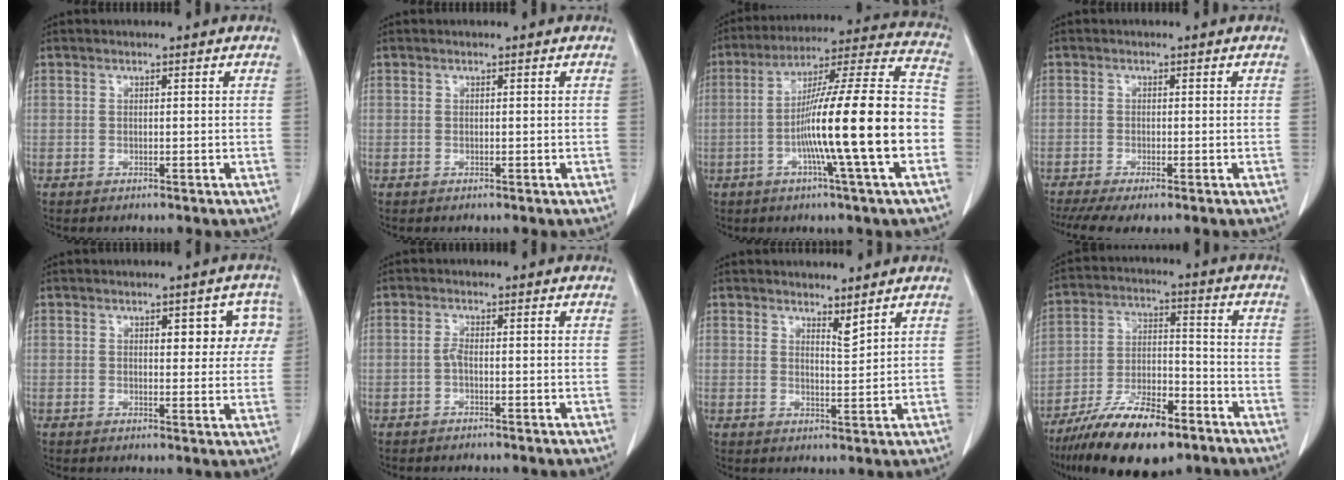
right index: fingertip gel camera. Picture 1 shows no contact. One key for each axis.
{"total": 0.0}
{"total": 20.6, "fx": -4.9, "fy": -0.3, "fz": 20.0, "tx": -0.306, "ty": 0.008, "tz": -0.089}
{"total": 6.1, "fx": -4.5, "fy": 1.1, "fz": 4.0, "tx": -0.065, "ty": -0.011, "tz": -0.075}
{"total": 6.4, "fx": 2.1, "fy": 3.0, "fz": 5.2, "tx": -0.043, "ty": 0.018, "tz": 0.022}
{"total": 1.4, "fx": -0.5, "fy": 0.3, "fz": 1.2, "tx": -0.021, "ty": 0.004, "tz": -0.012}
{"total": 2.1, "fx": 1.9, "fy": 0.1, "fz": 1.0, "tx": -0.020, "ty": -0.012, "tz": 0.038}
{"total": 15.2, "fx": -10.4, "fy": 4.7, "fz": 10.0, "tx": -0.183, "ty": -0.006, "tz": -0.183}